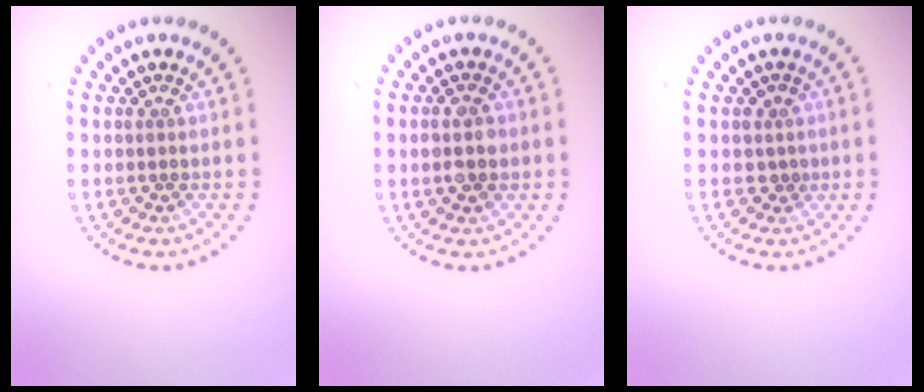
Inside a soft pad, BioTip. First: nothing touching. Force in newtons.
{"total": 2.7, "press": 2.7, "slide": 0.2}
{"total": 1.2, "press": 1.0, "slide": 0.7}